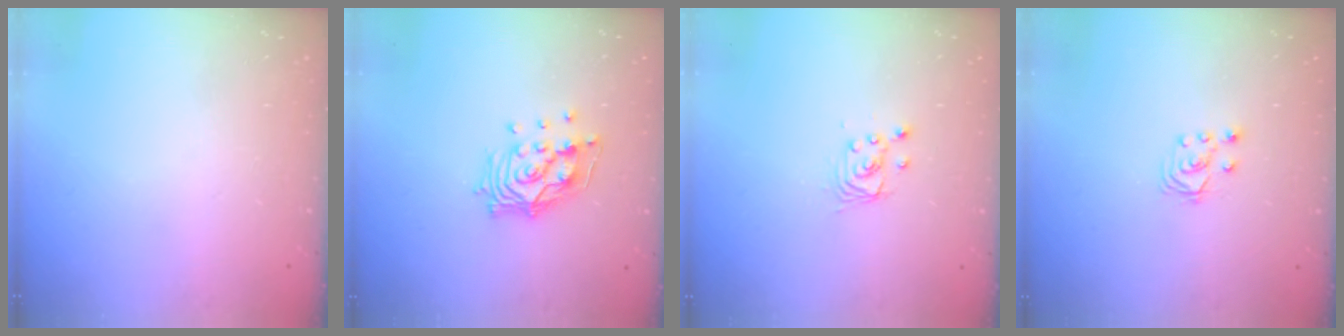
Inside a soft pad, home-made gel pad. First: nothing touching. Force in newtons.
{"total": 12.3, "press": 12.2, "slide": 1.7}
{"total": 2.9, "press": 2.9, "slide": 0.1}
{"total": 2.8, "press": 2.7, "slide": 0.7}